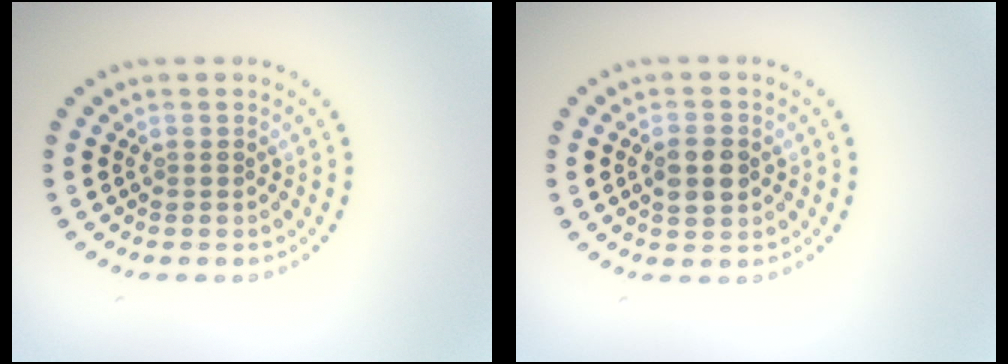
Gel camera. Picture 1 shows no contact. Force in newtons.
{"total": 3.0, "press": 3.0, "slide": 0.0}